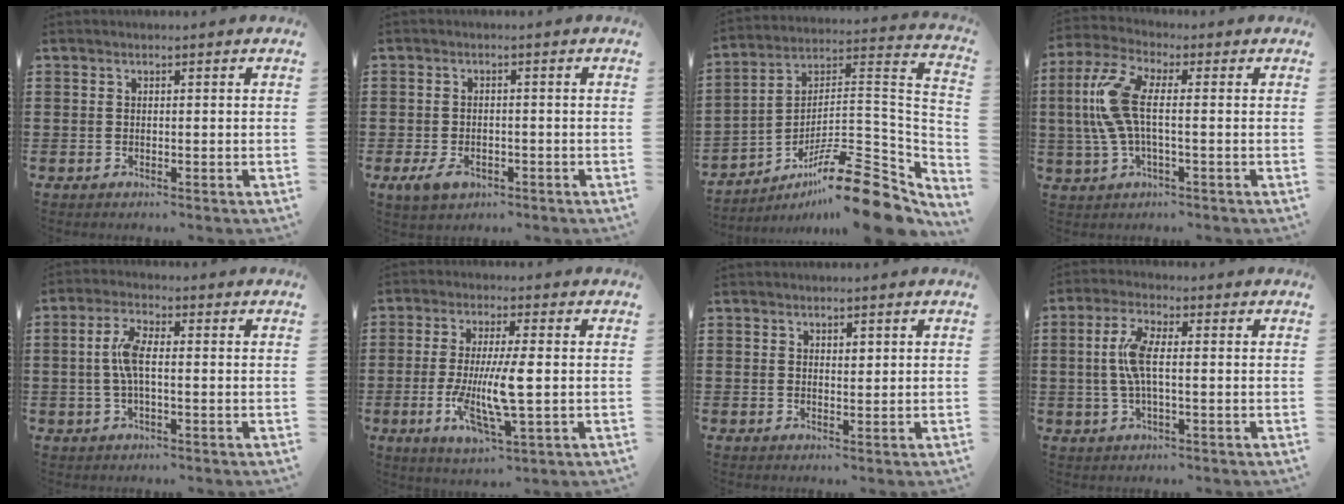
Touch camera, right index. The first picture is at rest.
{"total": 2.9, "force": [-1.4, 1.7, 1.8], "torque": [-0.047, -0.005, -0.031]}
{"total": 16.3, "force": [-11.3, 3.1, 11.4], "torque": [-0.155, 0.037, -0.202]}
{"total": 9.5, "force": [0.1, 3.5, 8.8], "torque": [-0.208, -0.013, -0.006]}
{"total": 5.3, "force": [-0.1, 1.7, 5.0], "torque": [-0.107, 0.003, -0.009]}
{"total": 9.5, "force": [-1.3, 1.9, 9.2], "torque": [-0.191, -0.017, -0.028]}
{"total": 1.1, "force": [0.8, 0.6, 0.5], "torque": [-0.001, 0.000, 0.013]}
{"total": 6.2, "force": [0.0, 1.9, 5.9], "torque": [-0.130, -0.001, -0.008]}